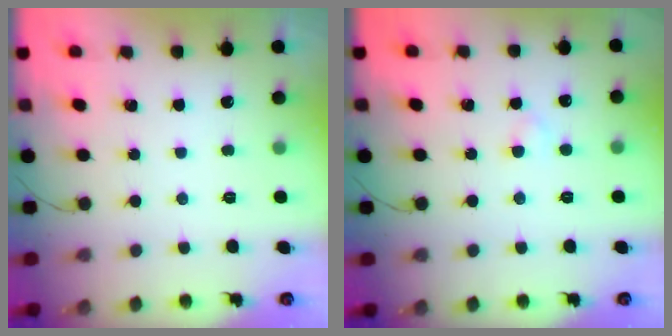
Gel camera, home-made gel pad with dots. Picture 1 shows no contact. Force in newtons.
{"total": 2.3, "press": 2.1, "slide": 1.0}